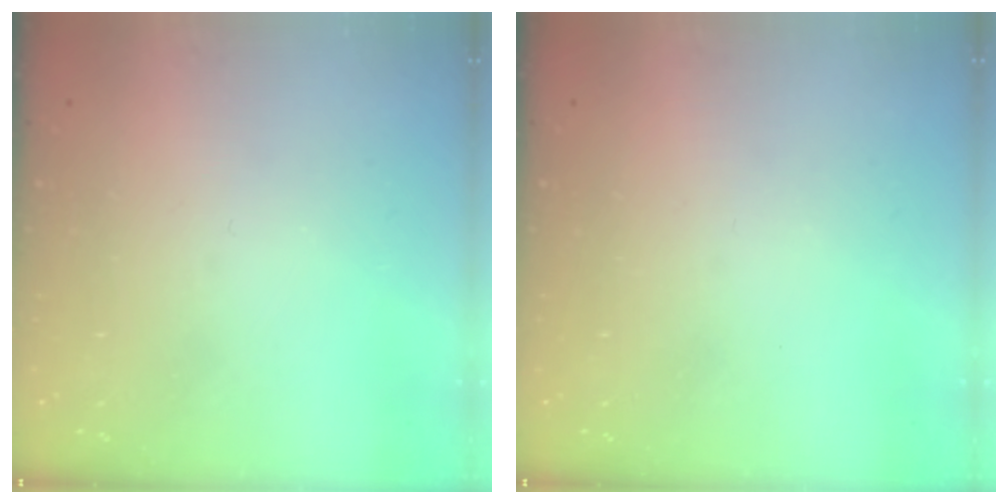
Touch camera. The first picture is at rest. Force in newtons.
{"total": 0.0}